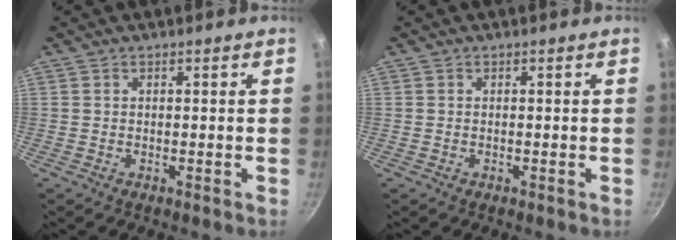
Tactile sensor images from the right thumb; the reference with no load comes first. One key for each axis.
{"total": 0.0}